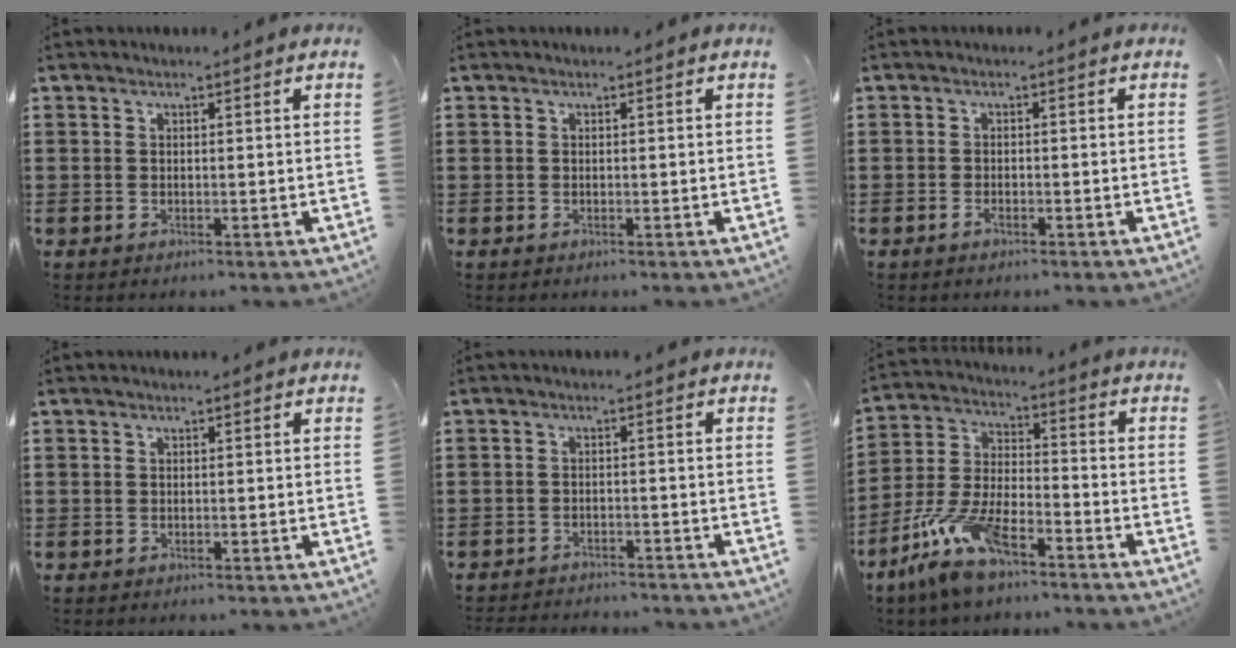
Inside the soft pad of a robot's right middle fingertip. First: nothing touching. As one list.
[{"total": 0.0}, {"total": 1.2, "force": [-0.8, 0.4, 0.8], "torque": [-0.025, -0.006, -0.016]}, {"total": 0.0}, {"total": 2.2, "force": [-2.2, 0.2, -0.2], "torque": [-0.004, 0.001, -0.048]}, {"total": 10.9, "force": [-7.9, 3.1, 6.9], "torque": [-0.157, 0.007, -0.157]}]